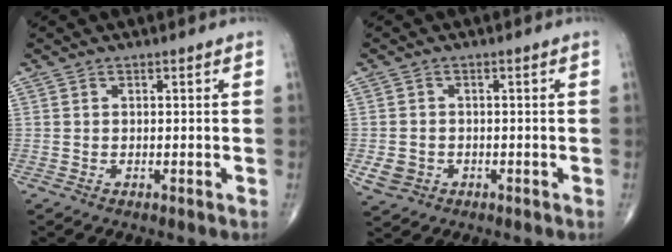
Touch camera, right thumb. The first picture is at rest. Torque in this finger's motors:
{"motor_torque": [0.53, 0.31, -0.14, -0.26, 0.04]}